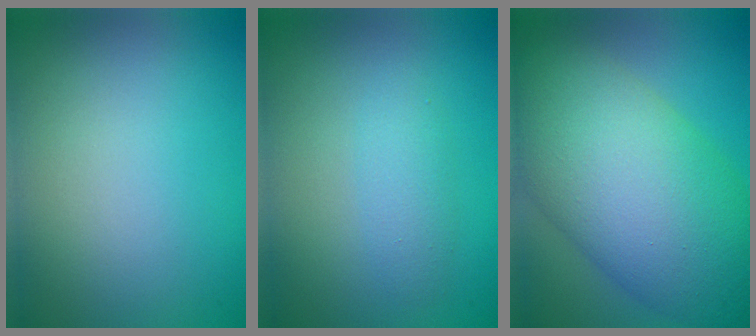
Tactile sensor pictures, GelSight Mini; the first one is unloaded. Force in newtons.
{"total": 1.9, "press": 1.9, "slide": 0.0}
{"total": 14.3, "press": 14.3, "slide": 0.7}